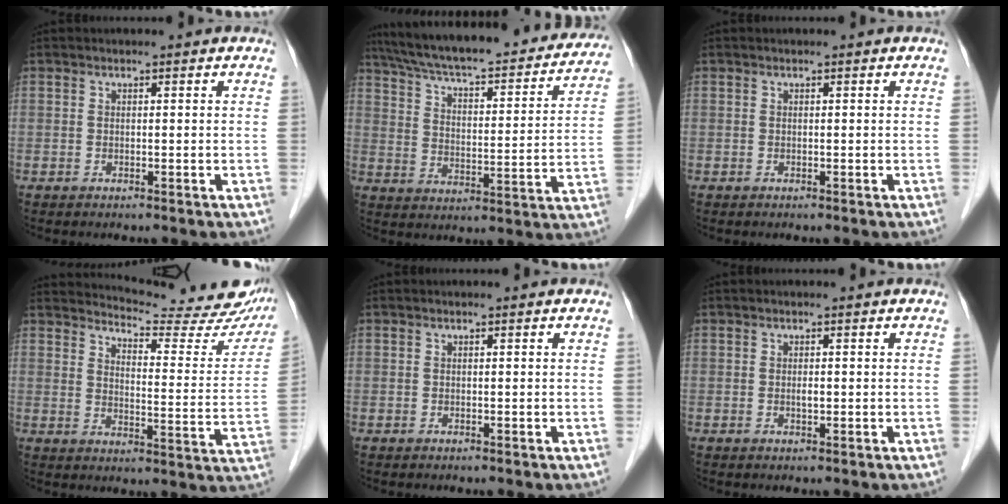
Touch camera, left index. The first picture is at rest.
{"total": 28.4, "force": [25.0, 5.3, 12.4], "torque": [-0.206, -0.014, 0.332]}
{"total": 0.0}
{"total": 21.0, "force": [19.7, 2.7, 6.6], "torque": [-0.089, -0.078, 0.231]}
{"total": 0.0}
{"total": 0.8, "force": [0.0, 0.2, 0.7], "torque": [-0.013, -0.001, 0.000]}